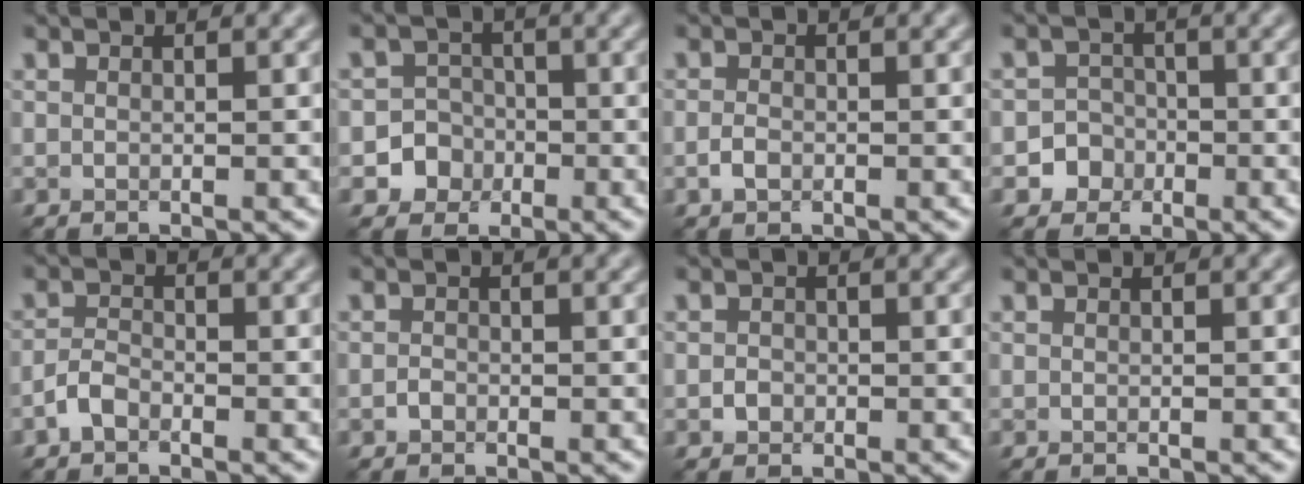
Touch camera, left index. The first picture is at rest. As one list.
[{"total": 4.3, "force": [-1.7, 4.0, 0.3], "torque": [0.029, 0.004, -0.044]}, {"total": 1.2, "force": [-0.5, 0.8, 0.7], "torque": [-0.016, 0.000, -0.012]}, {"total": 3.3, "force": [-1.5, 2.9, 0.1], "torque": [0.036, 0.003, -0.033]}, {"total": 1.7, "force": [-1.2, 0.8, 0.9], "torque": [-0.016, 0.006, -0.028]}, {"total": 0.7, "force": [-0.4, 0.5, 0.3], "torque": [-0.005, -0.001, -0.008]}, {"total": 1.0, "force": [-0.3, 0.8, 0.3], "torque": [-0.001, -0.001, -0.008]}, {"total": 0.0}]